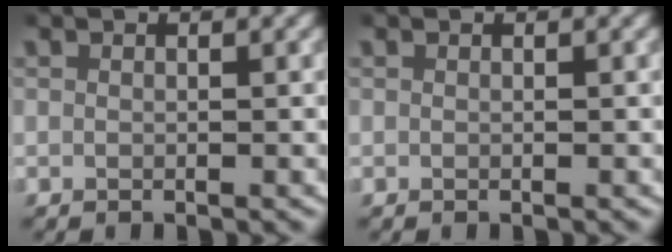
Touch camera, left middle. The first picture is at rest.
{"total": 0.0}